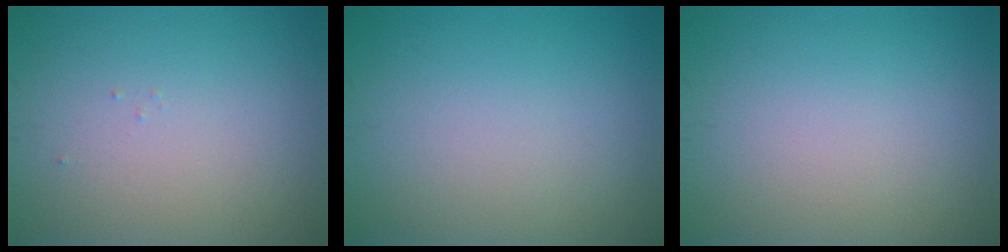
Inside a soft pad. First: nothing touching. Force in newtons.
{"total": 0.0}
{"total": 0.0}